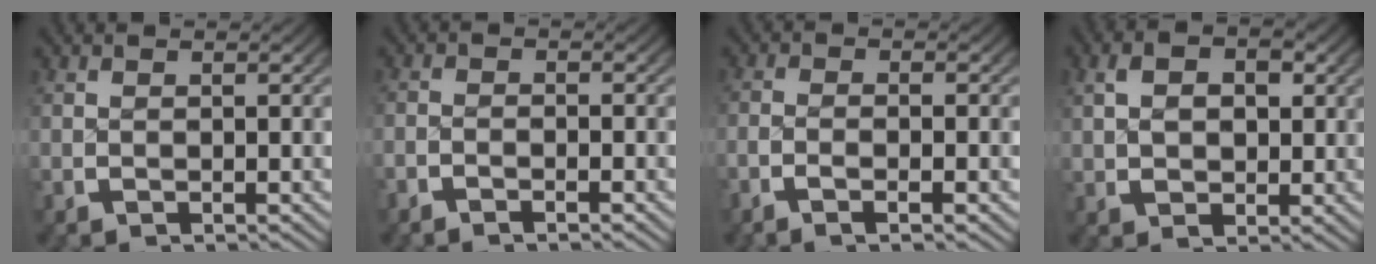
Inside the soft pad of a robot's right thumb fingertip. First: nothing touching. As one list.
[{"total": 1.4, "force": [-1.3, 0.4, 0.4], "torque": [0.001, 0.005, -0.032]}, {"total": 2.0, "force": [-1.0, 0.3, 1.7], "torque": [-0.042, 0.001, -0.021]}, {"total": 4.1, "force": [1.1, 2.7, 2.9], "torque": [-0.046, -0.005, 0.024]}]